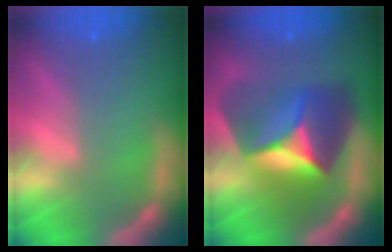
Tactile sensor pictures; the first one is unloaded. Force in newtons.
{"total": 9.5}